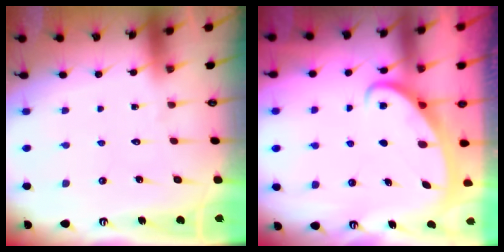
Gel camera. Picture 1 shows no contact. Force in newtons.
{"total": 2.6, "press": 2.6, "slide": 0.3}